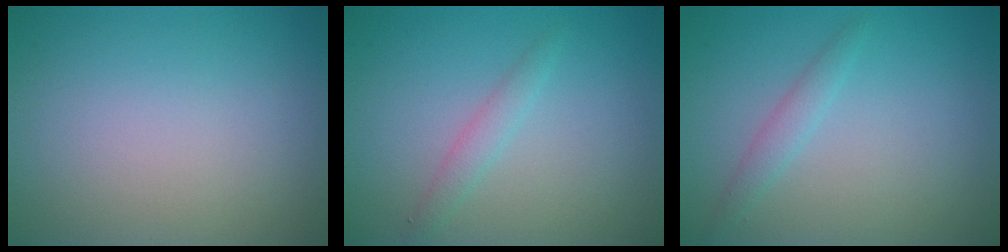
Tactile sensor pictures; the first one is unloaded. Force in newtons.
{"total": 1.1, "press": 1.1, "slide": 0.1}
{"total": 1.4, "press": 1.4, "slide": 0.1}